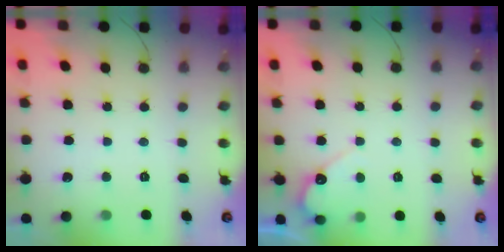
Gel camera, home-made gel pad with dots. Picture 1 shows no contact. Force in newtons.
{"total": 4.8, "press": 4.8, "slide": 0.3}